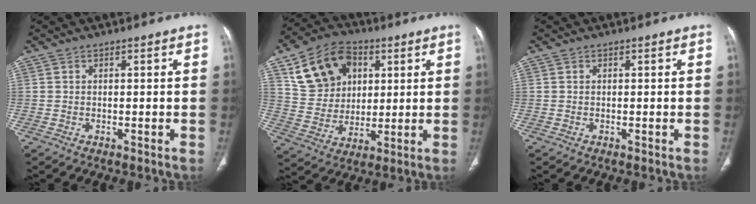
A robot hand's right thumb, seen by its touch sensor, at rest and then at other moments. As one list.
[{"total": 15.8, "force": [6.1, 11.9, 8.4], "torque": [-0.117, -0.003, 0.112]}, {"total": 0.0}]